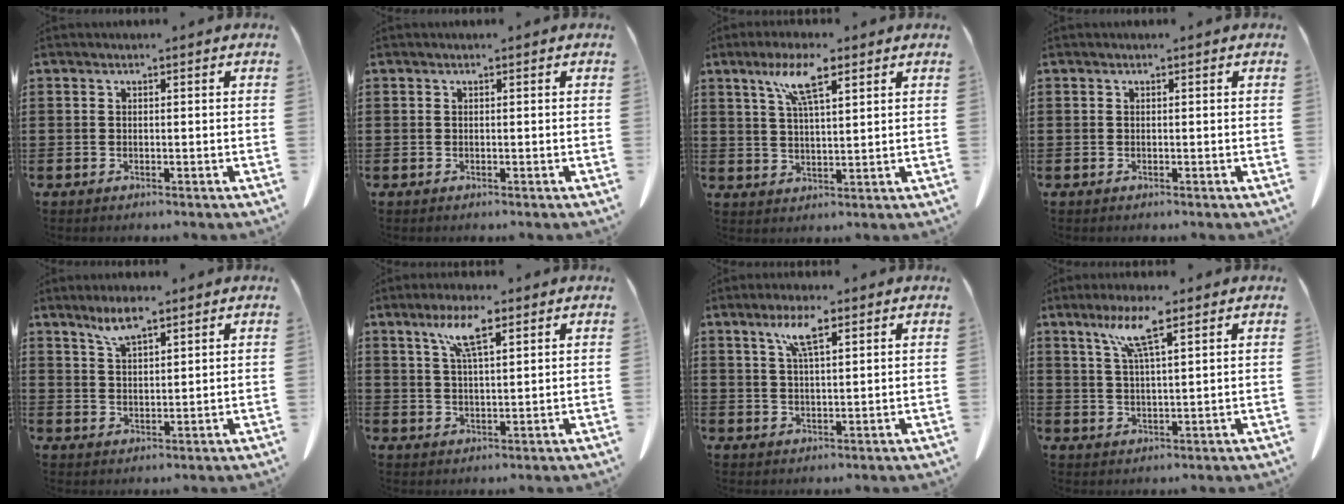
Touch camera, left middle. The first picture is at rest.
{"total": 0.0}
{"total": 7.6, "force": [4.4, 1.7, 5.9], "torque": [-0.120, 0.005, 0.074]}
{"total": 0.0}
{"total": 4.7, "force": [3.4, 0.9, 3.1], "torque": [-0.068, 0.001, 0.061]}
{"total": 7.1, "force": [4.1, 1.7, 5.6], "torque": [-0.112, 0.006, 0.068]}
{"total": 5.8, "force": [3.3, 1.3, 4.6], "torque": [-0.100, 0.009, 0.057]}
{"total": 7.3, "force": [4.4, 0.9, 5.8], "torque": [-0.125, 0.003, 0.075]}